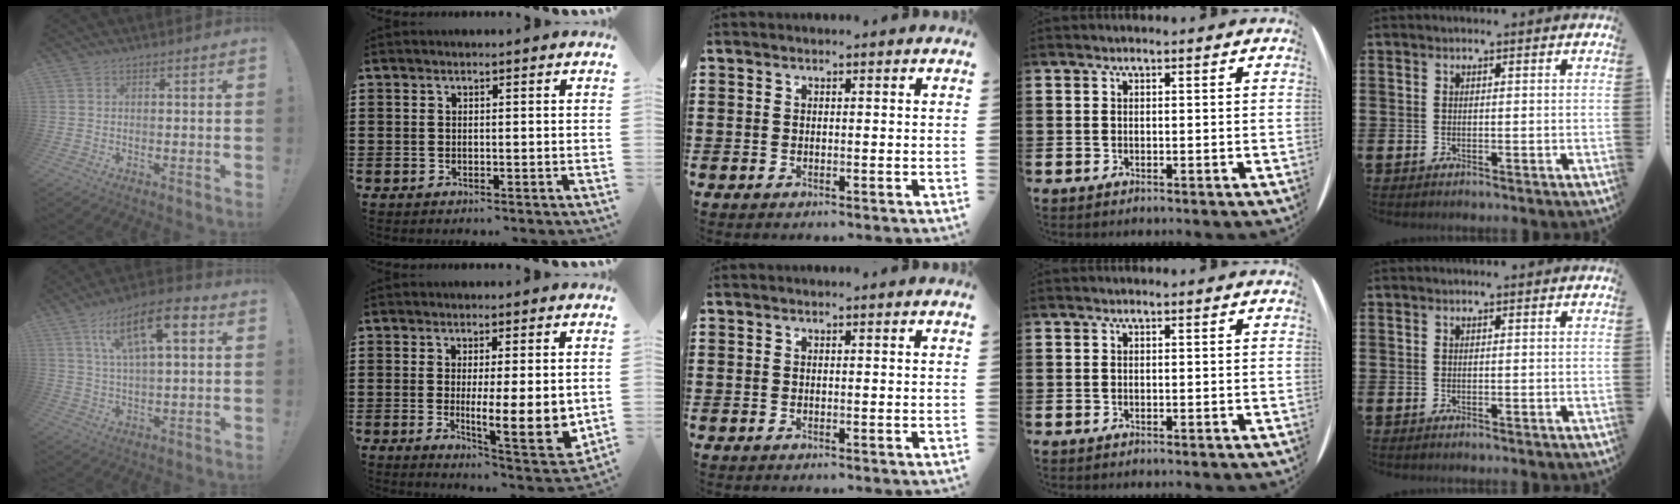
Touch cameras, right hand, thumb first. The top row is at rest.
{"thumb": {"total": 14.2, "force": [5.8, 5.2, 11.9], "torque": [-0.196, -0.006, 0.093]}, "index": {"total": 8.2, "force": [0.0, 2.1, 8.0], "torque": [-0.108, -0.023, 0.004]}}